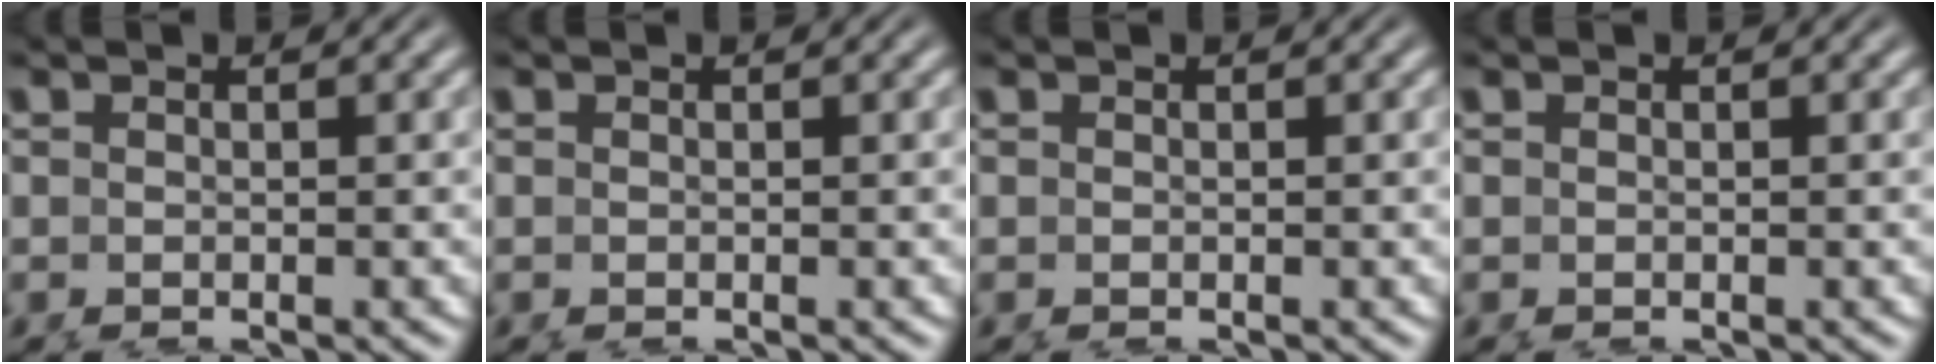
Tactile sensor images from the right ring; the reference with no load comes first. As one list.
[{"total": 0.0}, {"total": 0.0}, {"total": 0.0}]